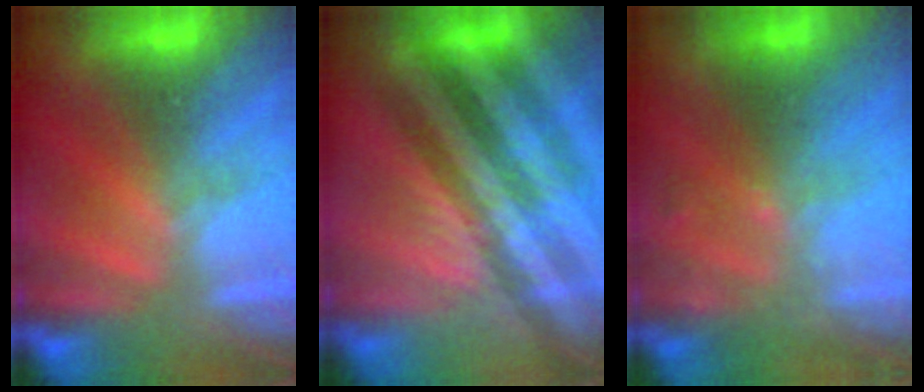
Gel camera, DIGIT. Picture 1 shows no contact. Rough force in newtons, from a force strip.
{"total": 3.5}
{"total": 2.0}